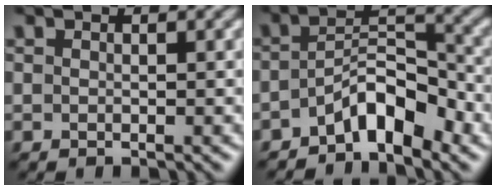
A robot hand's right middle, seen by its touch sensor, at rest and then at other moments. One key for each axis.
{"total": 5.3, "fx": -3.2, "fy": 2.0, "fz": 3.7, "tx": -0.056, "ty": 0.016, "tz": -0.057}